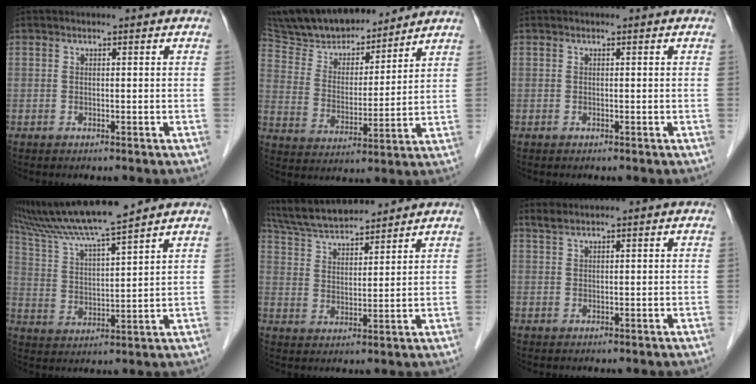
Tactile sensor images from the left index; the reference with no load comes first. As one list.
[{"total": 16.9, "force": [14.9, 5.0, 6.1], "torque": [-0.110, 0.018, 0.261]}, {"total": 0.0}, {"total": 13.2, "force": [11.6, -0.9, 6.2], "torque": [-0.124, 0.010, 0.211]}, {"total": 12.4, "force": [11.4, 2.2, 4.2], "torque": [-0.083, 0.022, 0.210]}, {"total": 1.6, "force": [1.5, 0.2, 0.6], "torque": [-0.016, 0.011, 0.035]}]